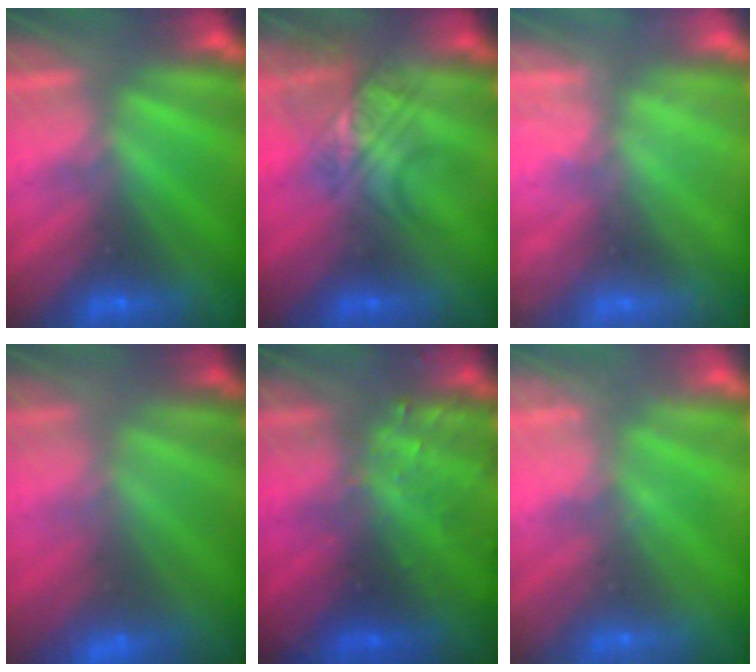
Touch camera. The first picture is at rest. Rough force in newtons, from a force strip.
{"total": 2.4}
{"total": 2.4}
{"total": 2.9}
{"total": 9.1}
{"total": 2.4}